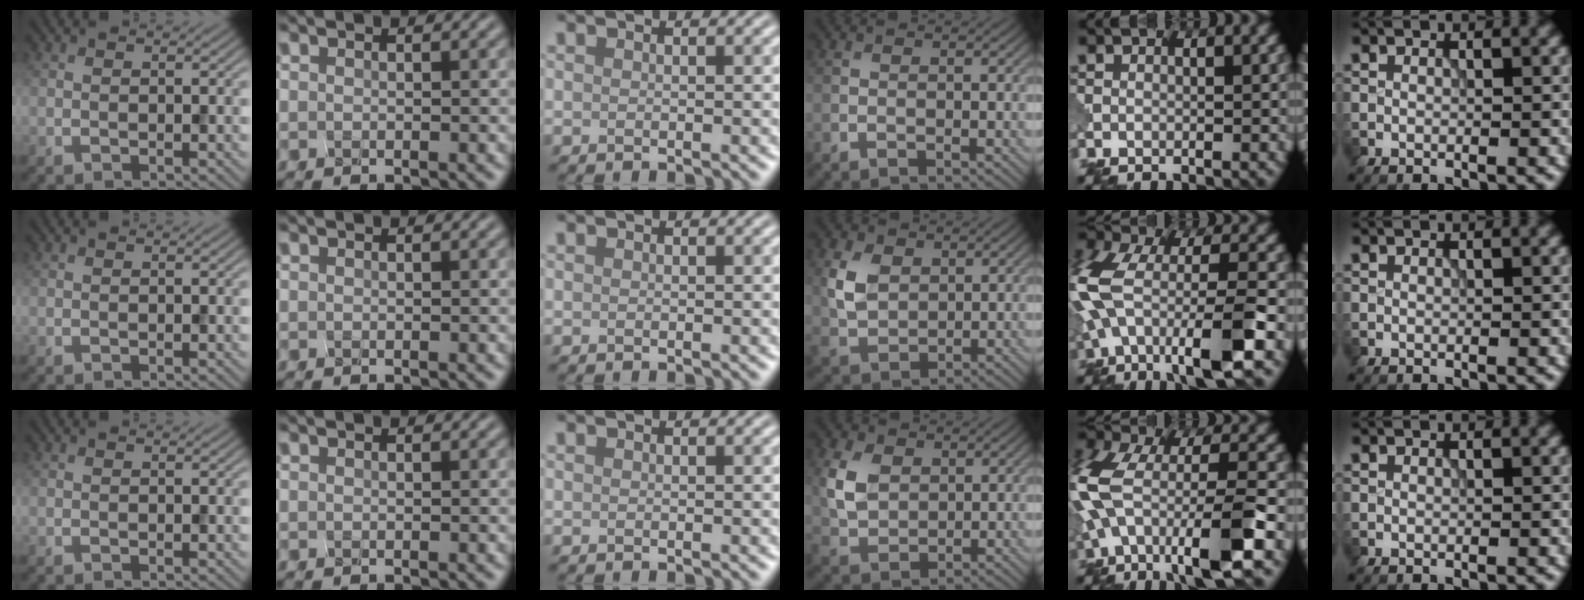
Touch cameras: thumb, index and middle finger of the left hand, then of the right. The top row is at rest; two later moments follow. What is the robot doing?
{"motion": "squeeze", "object": "clothespin"}